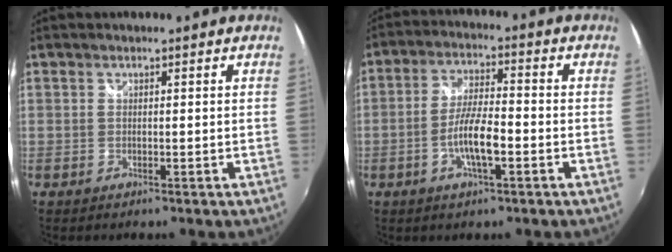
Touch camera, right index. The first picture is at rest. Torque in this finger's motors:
{"motor_torque": [1.04, -0.22, 0.51, 0.14]}